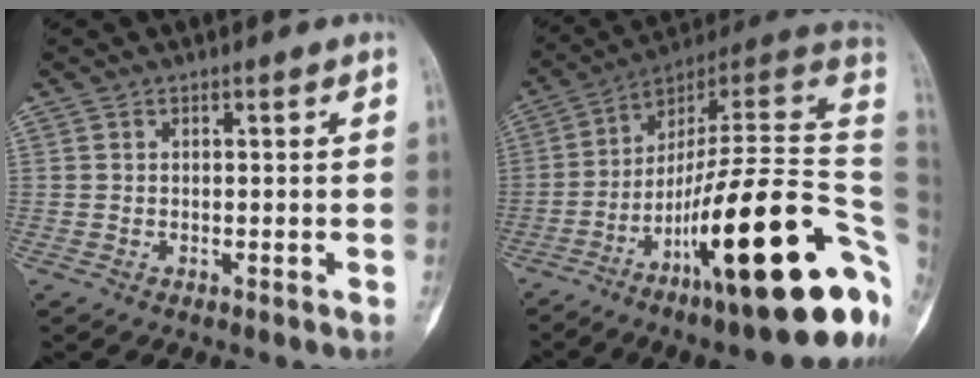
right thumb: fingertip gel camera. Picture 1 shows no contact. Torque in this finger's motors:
{"motor_torque": [3.51, 1.50, 1.84, -0.93, 0.68]}